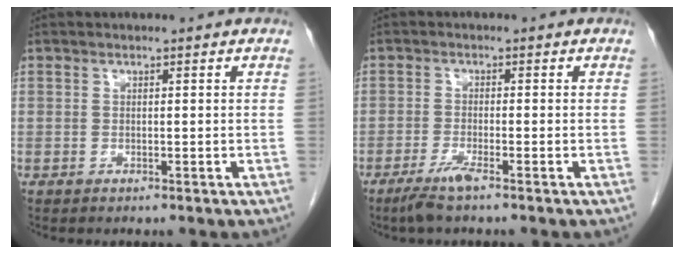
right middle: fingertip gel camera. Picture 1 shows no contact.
{"total": 3.2, "force": [-2.3, -0.3, 2.2], "torque": [-0.050, -0.009, -0.049]}